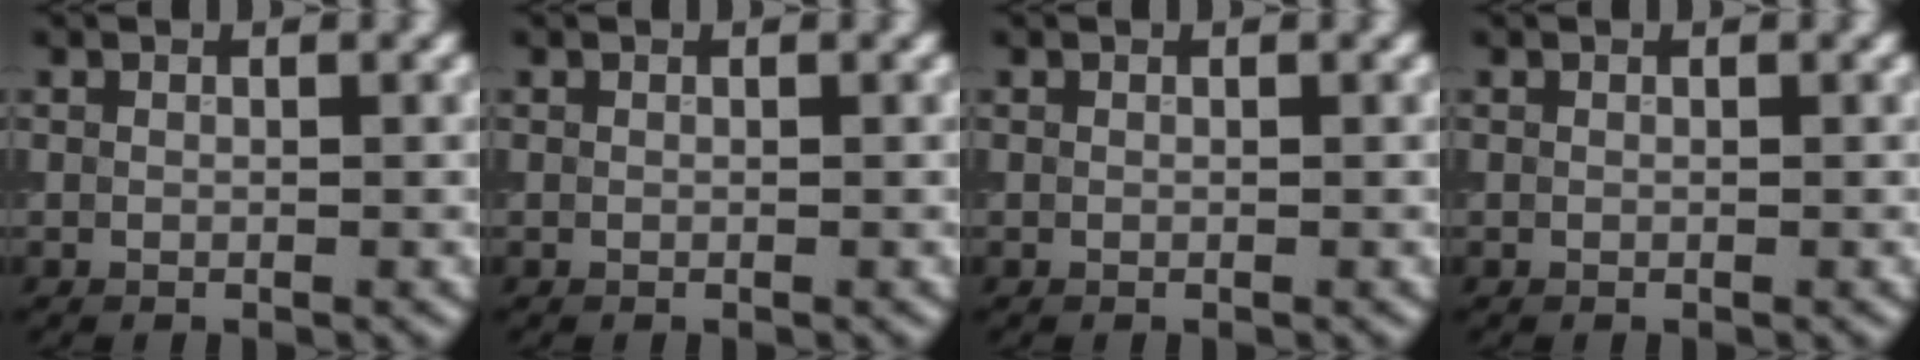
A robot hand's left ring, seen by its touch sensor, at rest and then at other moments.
{"total": 0.0}
{"total": 0.0}
{"total": 0.0}